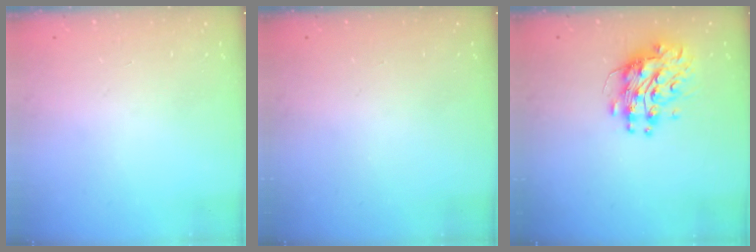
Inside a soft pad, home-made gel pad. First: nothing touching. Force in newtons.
{"total": 0.0}
{"total": 9.9, "press": 9.9, "slide": 0.9}